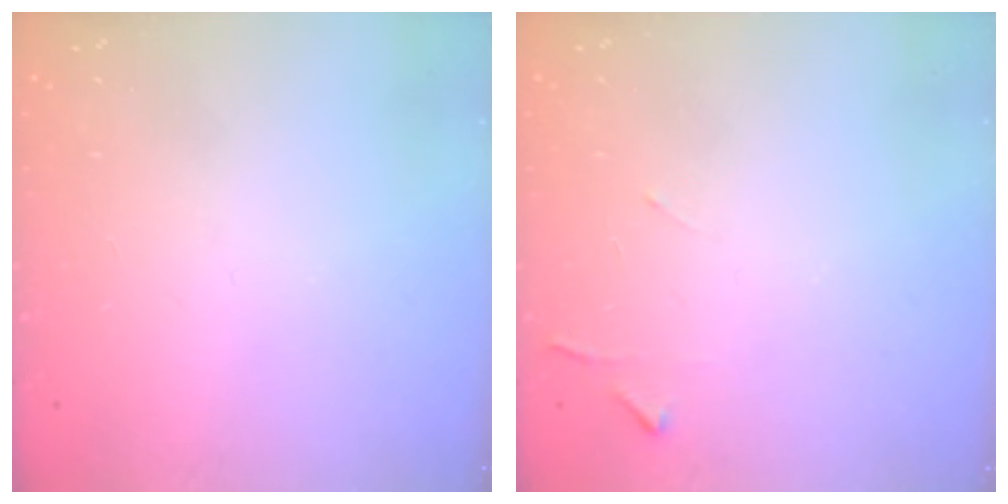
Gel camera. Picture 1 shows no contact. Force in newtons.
{"total": 4.7, "press": 4.6, "slide": 0.6}